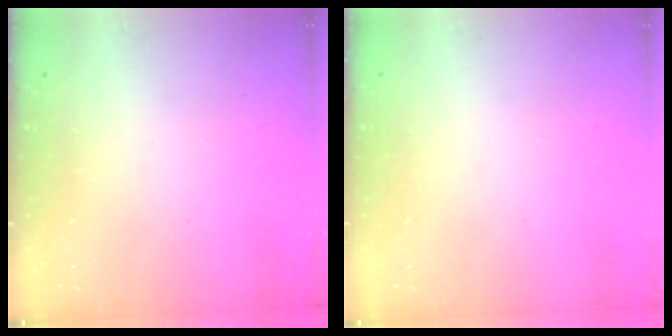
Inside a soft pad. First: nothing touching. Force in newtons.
{"total": 0.0}